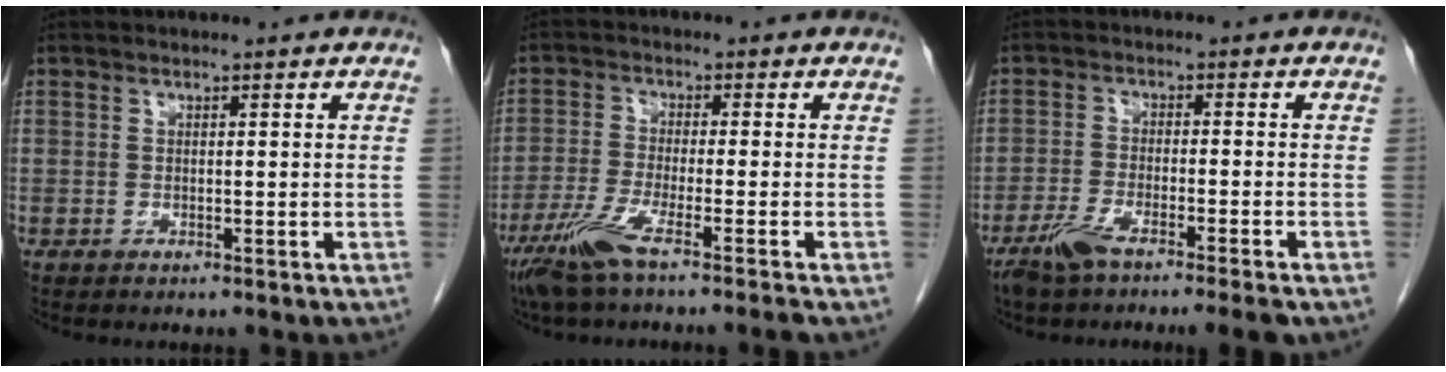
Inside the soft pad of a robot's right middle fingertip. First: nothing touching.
{"total": 7.5, "force": [-5.1, -1.0, 5.3], "torque": [-0.101, -0.023, -0.101]}
{"total": 6.7, "force": [-5.0, 0.1, 4.4], "torque": [-0.077, -0.015, -0.091]}